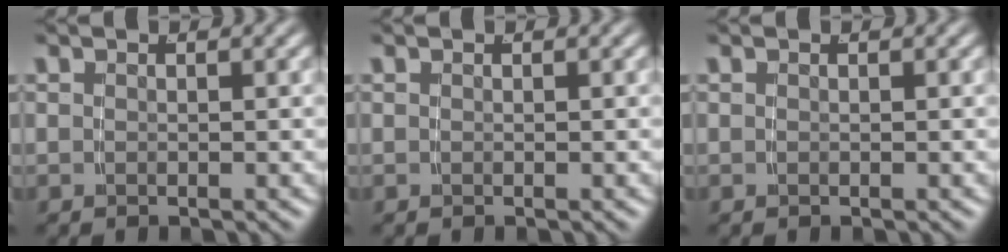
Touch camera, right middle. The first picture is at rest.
{"total": 0.0}
{"total": 0.0}